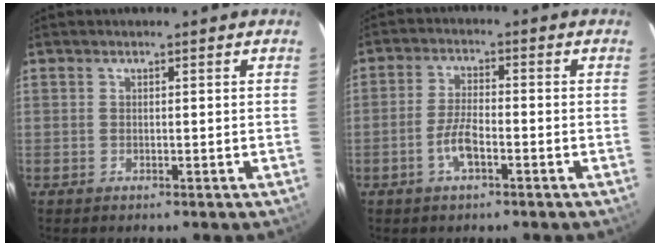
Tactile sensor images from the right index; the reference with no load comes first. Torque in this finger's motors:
{"motor_torque": [0.99, -0.26, 0.53, 0.06]}